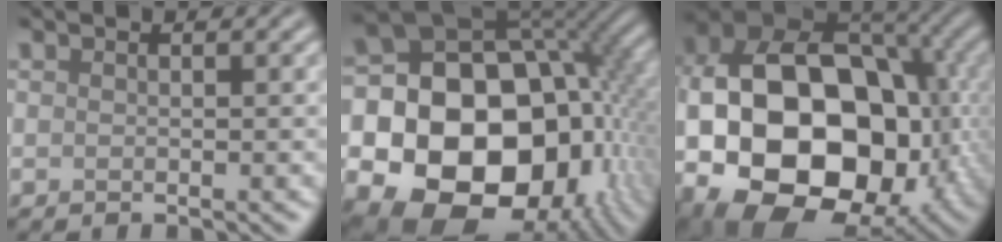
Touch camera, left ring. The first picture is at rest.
{"total": 21.8, "force": [-5.0, 17.4, 12.2], "torque": [-0.187, -0.022, -0.095]}
{"total": 20.1, "force": [-3.2, 14.1, 14.0], "torque": [-0.252, -0.017, -0.035]}